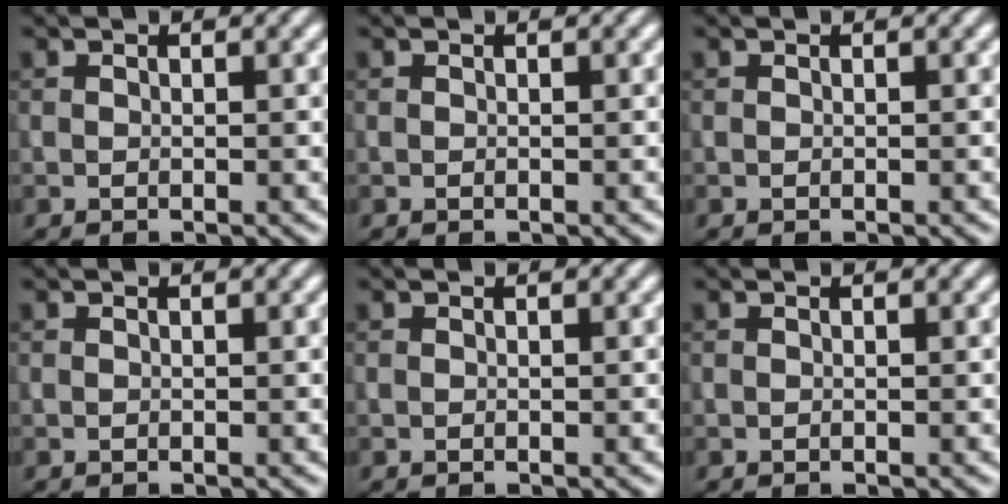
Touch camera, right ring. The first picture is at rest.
{"total": 0.0}
{"total": 0.0}
{"total": 0.0}
{"total": 0.0}
{"total": 0.0}